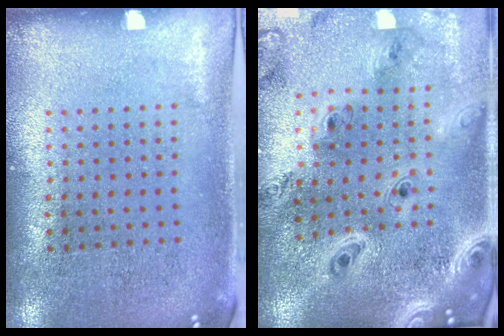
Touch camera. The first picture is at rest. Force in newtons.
{"total": 3.0, "press": 2.5, "slide": 1.7}